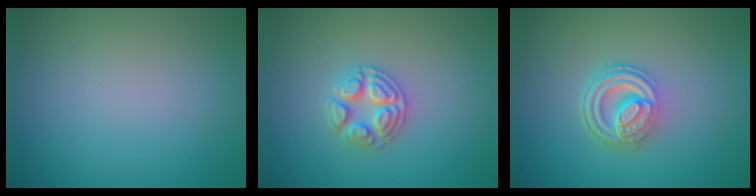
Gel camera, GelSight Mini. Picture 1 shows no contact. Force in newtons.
{"total": 2.5, "press": 2.5, "slide": 0.4}
{"total": 4.9, "press": 3.4, "slide": 3.5}